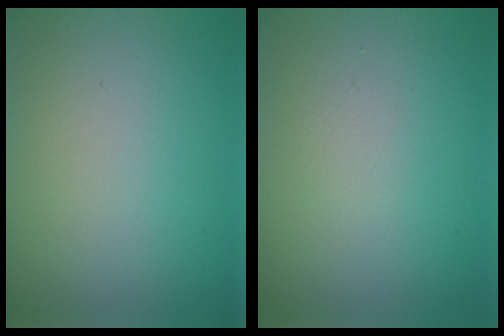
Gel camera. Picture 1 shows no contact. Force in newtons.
{"total": 0.0}